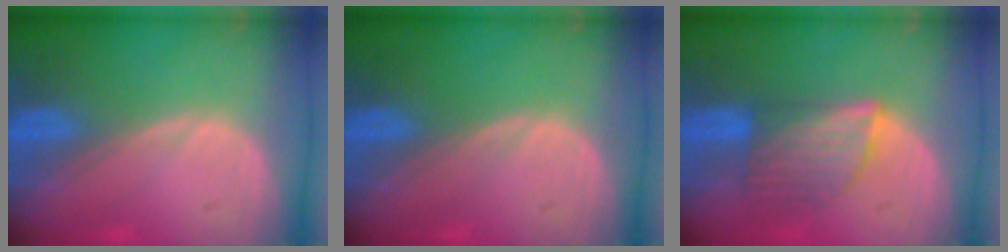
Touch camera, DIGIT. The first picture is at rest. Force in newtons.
{"total": 0.0}
{"total": 6.0, "press": 6.0, "slide": 0.7}